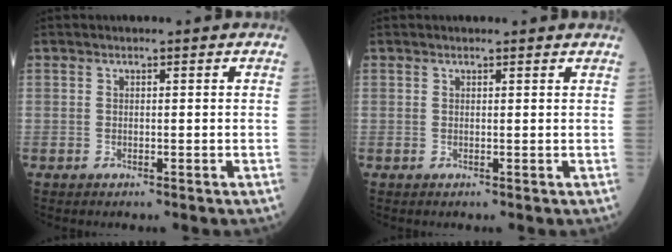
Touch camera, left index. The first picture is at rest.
{"total": 1.5, "force": [1.5, 0.0, 0.2], "torque": [-0.011, -0.001, 0.011]}